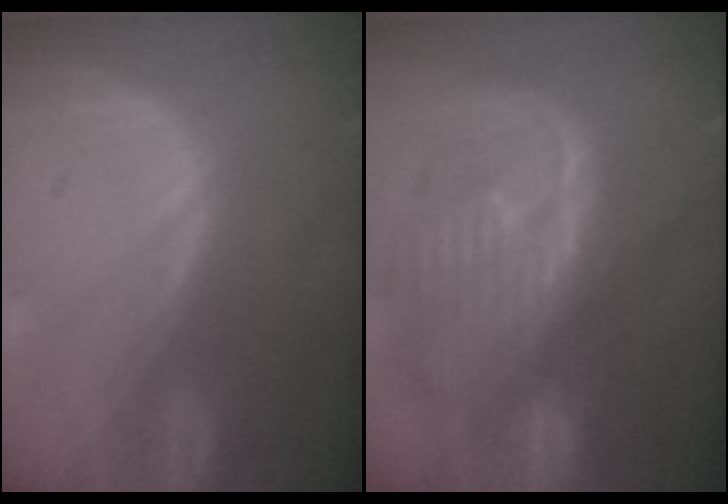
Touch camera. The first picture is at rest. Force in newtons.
{"total": 12.5, "press": 10.7, "slide": 6.5}